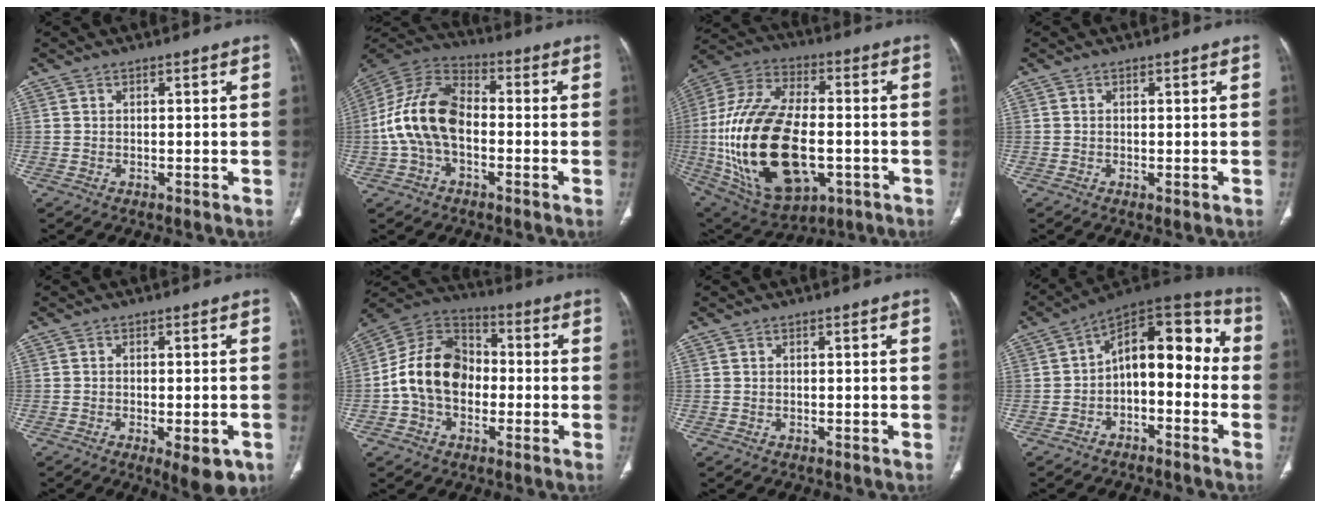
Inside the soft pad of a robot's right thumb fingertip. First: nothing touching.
{"total": 14.8, "force": [-1.8, 9.2, 11.5], "torque": [-0.224, 0.040, -0.042]}
{"total": 29.1, "force": [-4.7, 16.0, 23.9], "torque": [-0.486, 0.003, -0.058]}
{"total": 0.7, "force": [-0.2, 0.2, 0.6], "torque": [-0.014, -0.005, -0.003]}
{"total": 7.6, "force": [-3.4, 2.8, 6.2], "torque": [-0.071, 0.001, -0.040]}
{"total": 14.8, "force": [-1.6, 10.9, 9.8], "torque": [-0.156, 0.040, -0.041]}
{"total": 0.0}
{"total": 14.9, "force": [-1.7, 8.5, 12.2], "torque": [-0.137, 0.066, -0.038]}